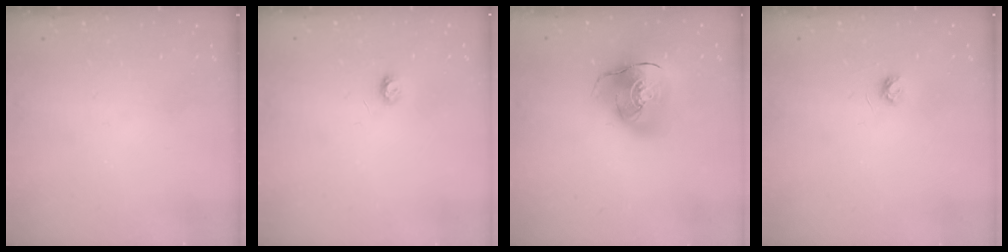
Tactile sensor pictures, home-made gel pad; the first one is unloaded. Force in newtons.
{"total": 3.4, "press": 3.4, "slide": 0.3}
{"total": 15.9, "press": 15.6, "slide": 2.7}
{"total": 3.3, "press": 3.3, "slide": 0.3}